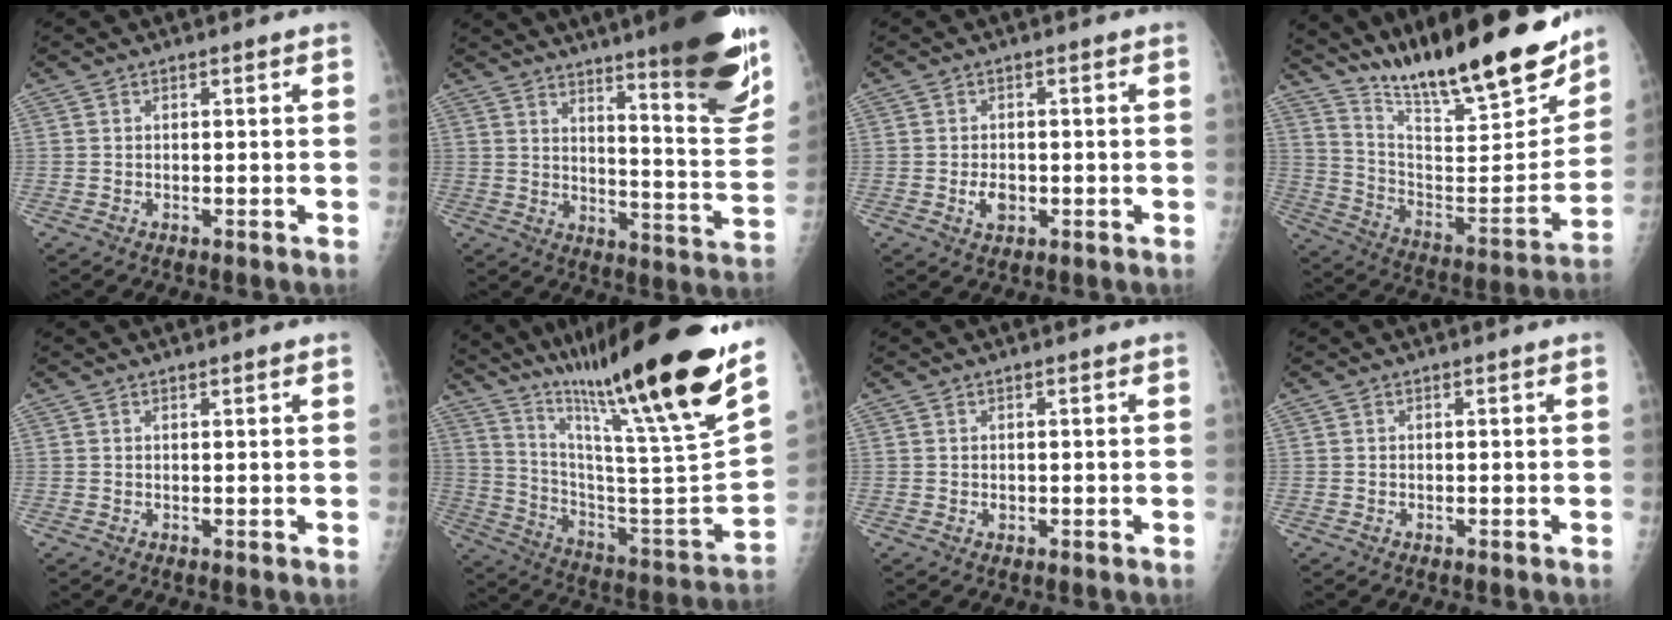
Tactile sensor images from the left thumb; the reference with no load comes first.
{"total": 22.5, "force": [14.8, 2.9, 16.6], "torque": [-0.202, -0.089, 0.204]}
{"total": 3.2, "force": [-0.8, 2.1, 2.2], "torque": [-0.030, 0.004, -0.010]}
{"total": 25.3, "force": [20.4, 4.4, 14.4], "torque": [-0.206, -0.104, 0.328]}
{"total": 0.9, "force": [0.6, 0.1, 0.6], "torque": [-0.008, -0.001, 0.008]}
{"total": 35.0, "force": [24.9, 3.2, 24.4], "torque": [-0.354, -0.119, 0.392]}
{"total": 0.7, "force": [0.1, 0.5, 0.5], "torque": [-0.003, 0.001, 0.003]}
{"total": 0.0}